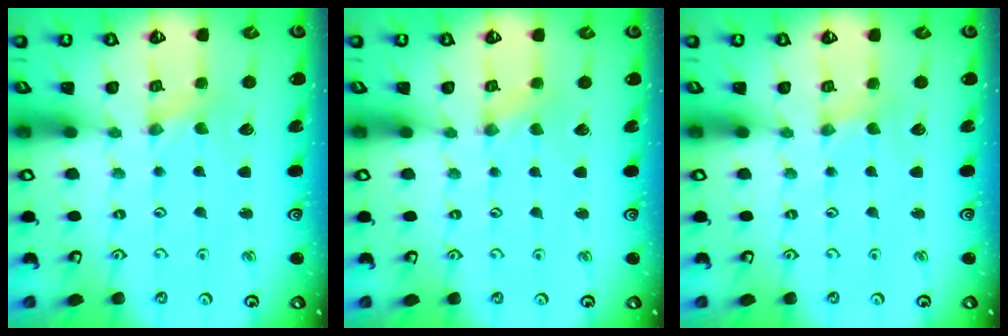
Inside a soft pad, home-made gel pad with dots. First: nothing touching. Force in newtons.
{"total": 0.0}
{"total": 0.0}